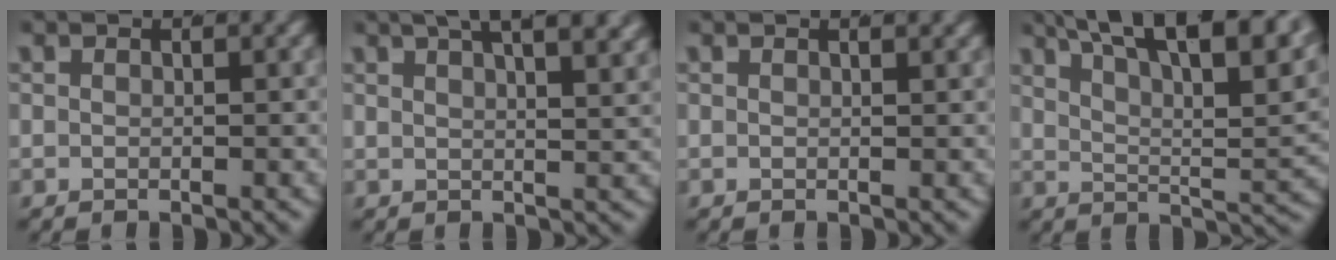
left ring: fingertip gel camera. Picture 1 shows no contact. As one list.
[{"total": 6.2, "force": [4.4, 1.7, 4.1], "torque": [-0.050, 0.015, 0.066]}, {"total": 0.7, "force": [0.5, -0.1, 0.4], "torque": [0.001, 0.003, 0.006]}, {"total": 11.2, "force": [6.2, 4.1, 8.4], "torque": [-0.108, 0.014, 0.090]}]